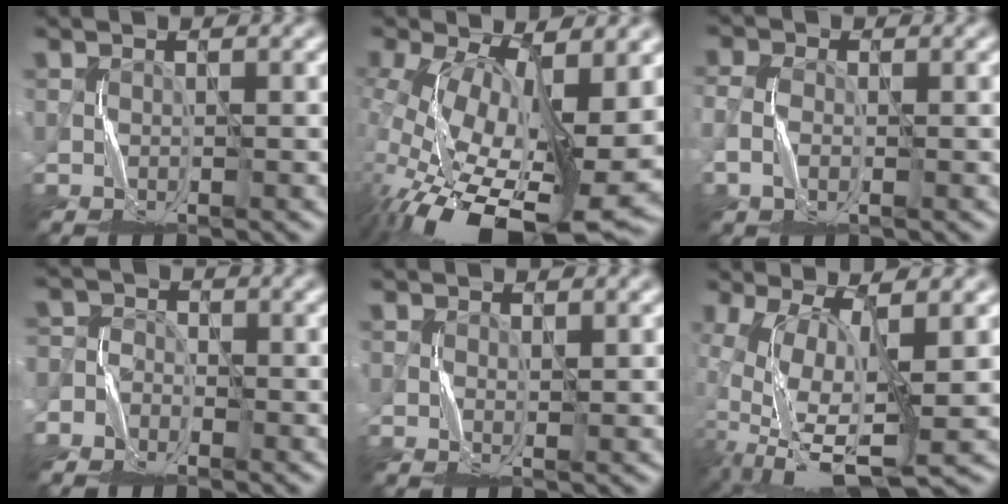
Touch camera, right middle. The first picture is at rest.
{"total": 15.4, "force": [-3.7, 8.1, 12.6], "torque": [-0.242, -0.036, -0.047]}
{"total": 2.1, "force": [-0.7, 1.3, 1.4], "torque": [-0.039, 0.001, -0.017]}
{"total": 3.6, "force": [-2.5, 2.6, 0.5], "torque": [0.003, 0.006, -0.056]}
{"total": 0.5, "force": [0.3, 0.0, 0.4], "torque": [-0.012, -0.001, 0.007]}
{"total": 10.2, "force": [-3.6, 3.6, 8.9], "torque": [-0.182, -0.010, -0.067]}